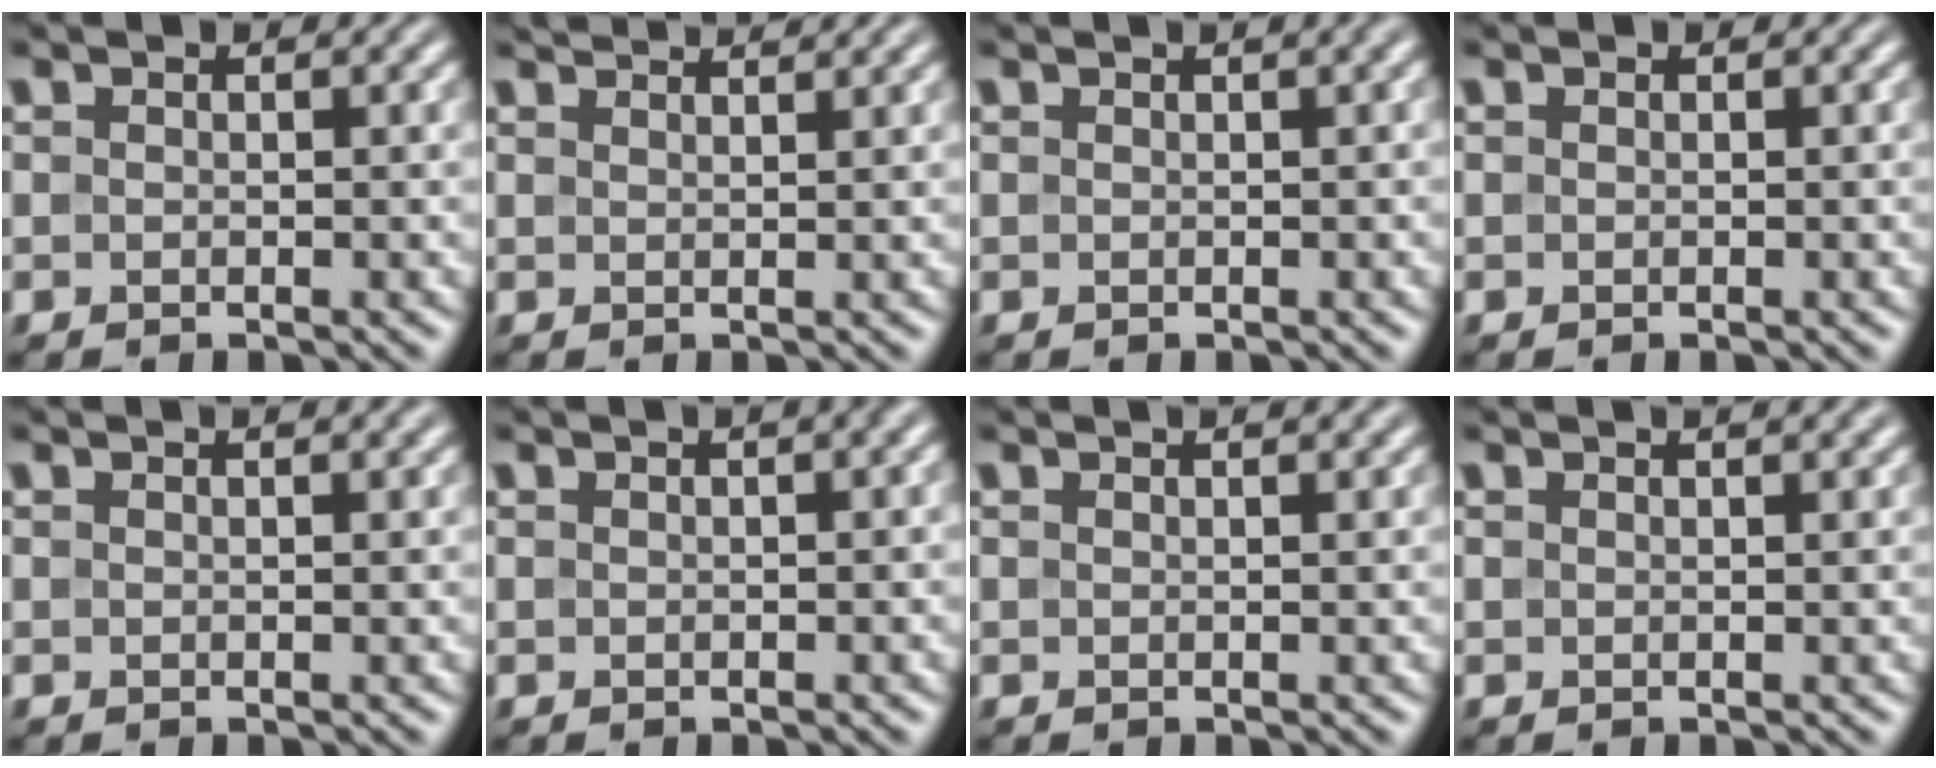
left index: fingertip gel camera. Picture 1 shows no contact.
{"total": 3.1, "force": [2.7, 0.7, 1.3], "torque": [-0.002, 0.005, 0.017]}
{"total": 1.9, "force": [0.8, 0.7, 1.6], "torque": [-0.013, 0.004, 0.004]}
{"total": 0.0}
{"total": 1.5, "force": [1.0, 0.5, 1.0], "torque": [-0.010, -0.003, 0.004]}
{"total": 3.6, "force": [1.4, 1.8, 2.8], "torque": [-0.006, 0.028, -0.007]}
{"total": 2.3, "force": [1.5, 0.9, 1.4], "torque": [-0.003, 0.006, -0.004]}
{"total": 2.7, "force": [1.7, 1.1, 1.7], "torque": [-0.001, 0.009, -0.006]}